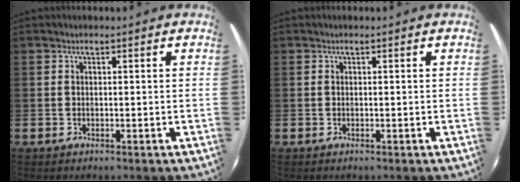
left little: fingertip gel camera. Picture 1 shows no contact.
{"total": 0.0}